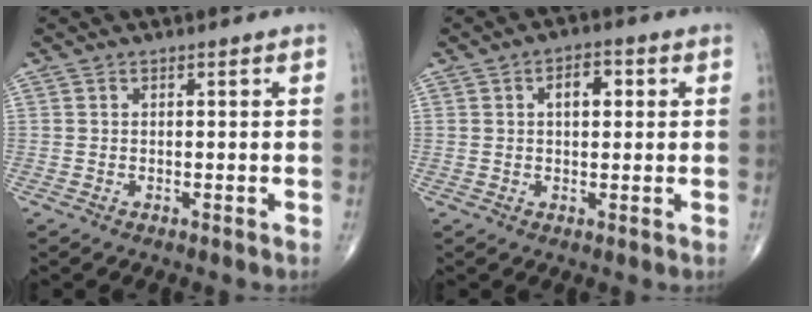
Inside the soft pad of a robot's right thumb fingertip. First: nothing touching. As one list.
[{"total": 4.5, "force": [1.1, 2.5, 3.6], "torque": [-0.041, 0.007, 0.014]}]